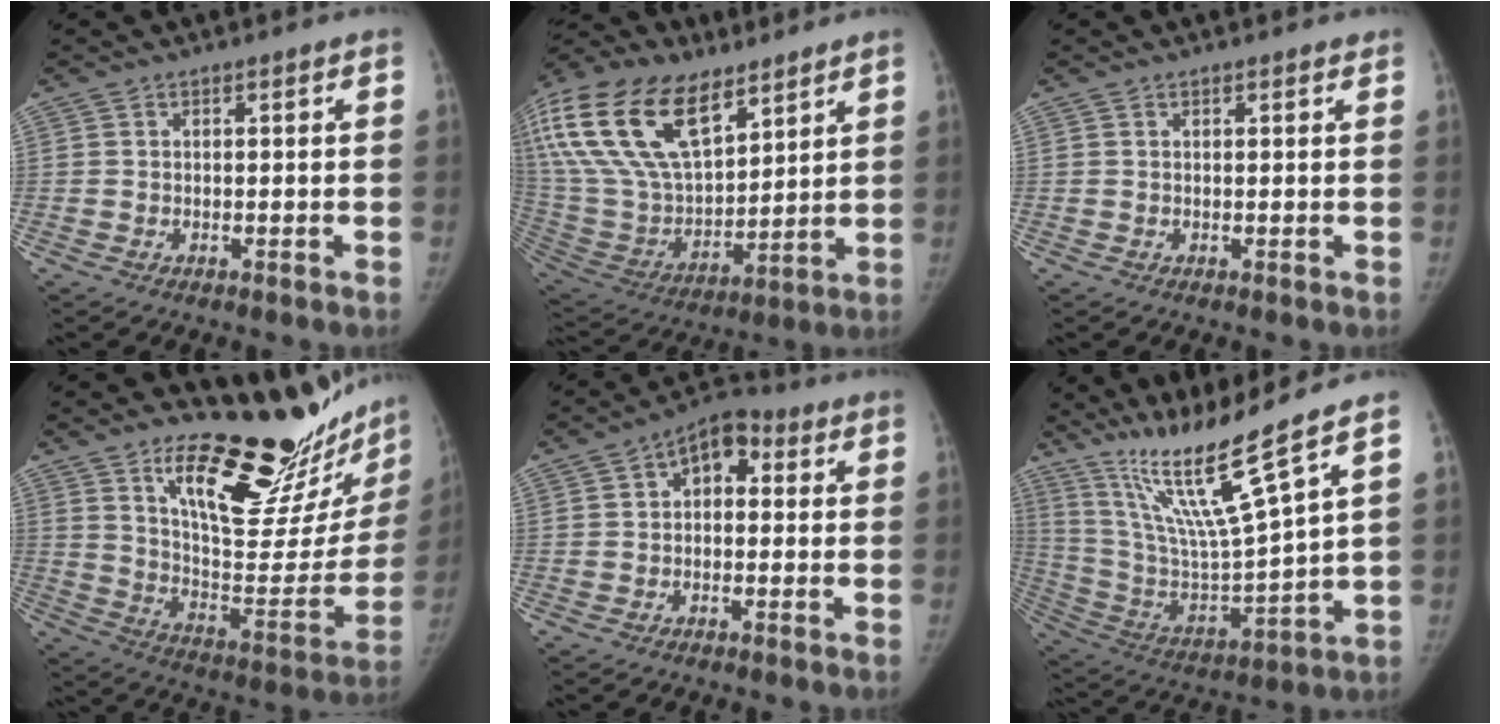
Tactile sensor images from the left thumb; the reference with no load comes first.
{"total": 28.4, "force": [14.6, 14.9, 19.3], "torque": [-0.397, -0.009, 0.274]}
{"total": 0.9, "force": [0.7, 0.3, 0.4], "torque": [-0.006, -0.002, 0.009]}
{"total": 25.3, "force": [20.0, 7.2, 13.7], "torque": [-0.146, -0.155, 0.293]}
{"total": 7.4, "force": [1.5, 4.8, 5.5], "torque": [-0.059, 0.023, 0.009]}
{"total": 17.0, "force": [12.3, -0.9, 11.8], "torque": [-0.206, -0.073, 0.241]}